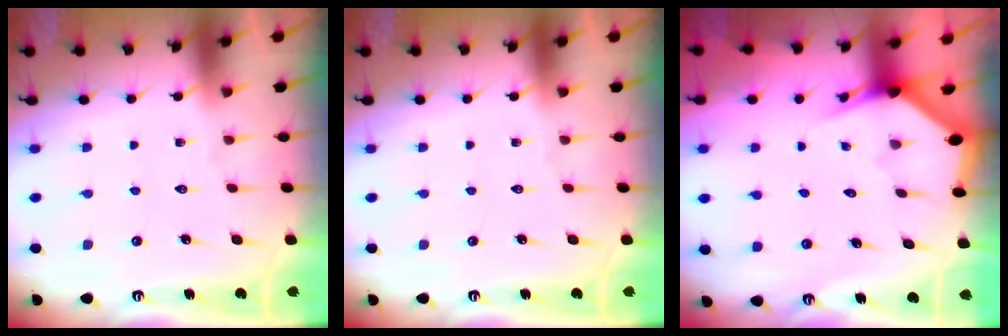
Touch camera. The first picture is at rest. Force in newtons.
{"total": 0.0}
{"total": 2.8, "press": 2.8, "slide": 0.2}